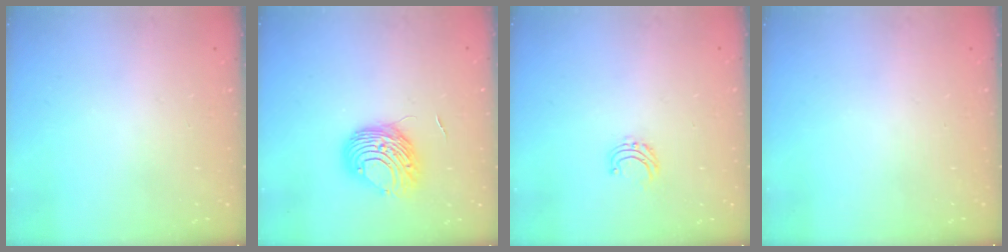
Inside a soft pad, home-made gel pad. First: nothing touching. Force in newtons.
{"total": 8.8, "press": 8.8, "slide": 0.8}
{"total": 4.7, "press": 4.7, "slide": 0.4}
{"total": 0.0}